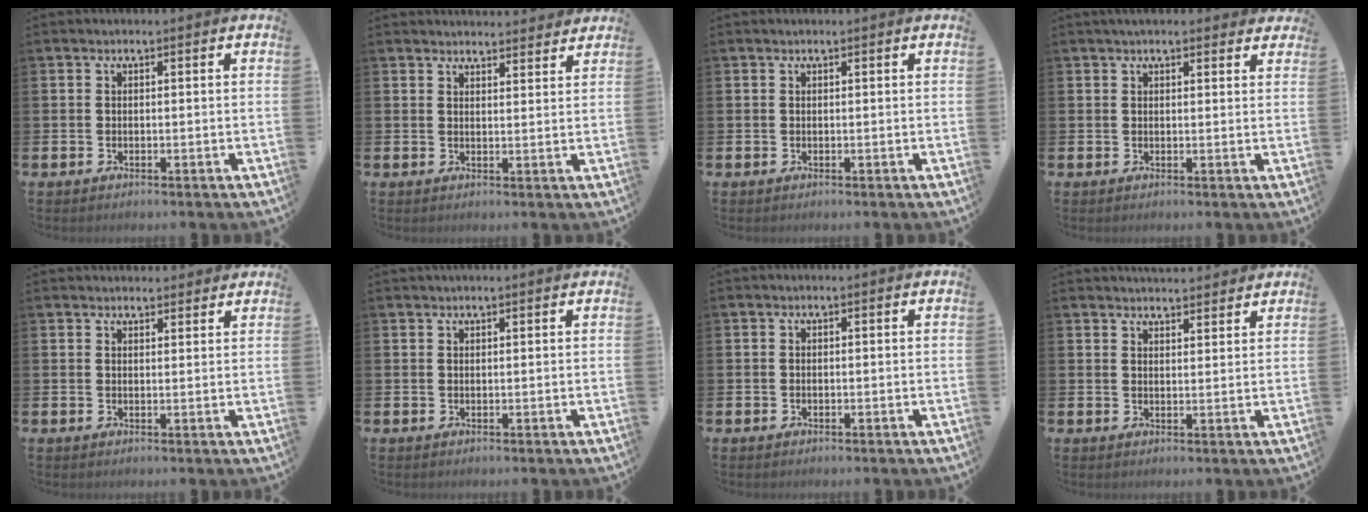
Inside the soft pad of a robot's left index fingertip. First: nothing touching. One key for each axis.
{"total": 3.1, "fx": 3.1, "fy": 0.4, "fz": -0.2, "tx": 0.008, "ty": -0.023, "tz": 0.055}
{"total": 0.0}
{"total": 2.3, "fx": 2.2, "fy": 0.6, "fz": 0.5, "tx": -0.009, "ty": -0.003, "tz": 0.039}
{"total": 2.1, "fx": 2.0, "fy": 0.5, "fz": -0.1, "tx": 0.010, "ty": -0.011, "tz": 0.035}
{"total": 0.8, "fx": 0.7, "fy": -0.1, "fz": 0.2, "tx": 0.008, "ty": -0.004, "tz": 0.011}
{"total": 0.0}
{"total": 3.3, "fx": 3.3, "fy": 0.4, "fz": -0.2, "tx": 0.008, "ty": -0.022, "tz": 0.058}